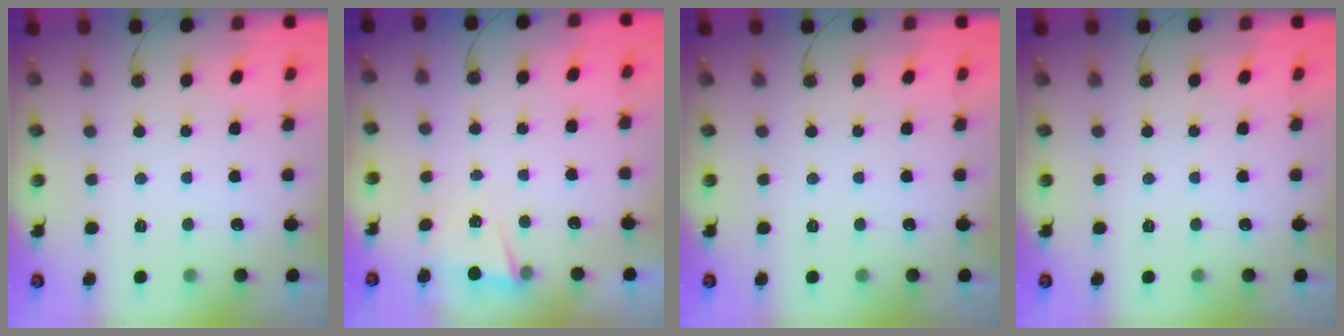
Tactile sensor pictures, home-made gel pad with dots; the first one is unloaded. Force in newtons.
{"total": 2.8, "press": 2.6, "slide": 1.0}
{"total": 0.0}
{"total": 0.0}